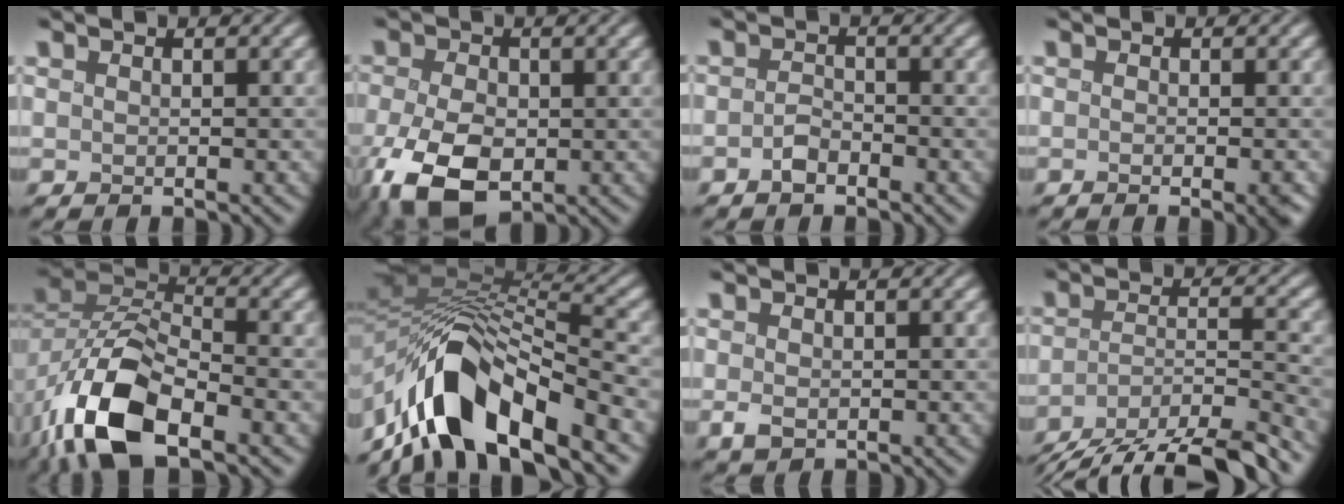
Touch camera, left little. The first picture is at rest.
{"total": 7.9, "force": [-2.7, 4.8, 5.6], "torque": [-0.134, -0.018, -0.053]}
{"total": 1.8, "force": [-1.6, 0.7, 0.6], "torque": [-0.007, 0.002, -0.035]}
{"total": 1.5, "force": [-0.4, 0.3, 1.4], "torque": [-0.010, 0.000, -0.009]}
{"total": 11.0, "force": [-6.1, 5.0, 7.6], "torque": [-0.153, -0.004, -0.123]}
{"total": 11.1, "force": [-7.3, 4.2, 7.3], "torque": [-0.113, 0.013, -0.144]}
{"total": 1.0, "force": [0.0, 0.7, 0.6], "torque": [-0.010, -0.001, 0.001]}
{"total": 10.1, "force": [-8.3, 1.9, 5.4], "torque": [-0.071, -0.002, -0.143]}